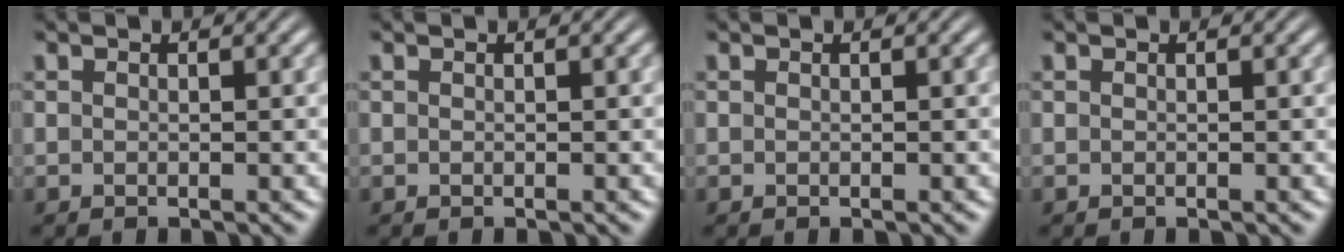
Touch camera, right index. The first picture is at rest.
{"total": 0.0}
{"total": 0.0}
{"total": 0.0}